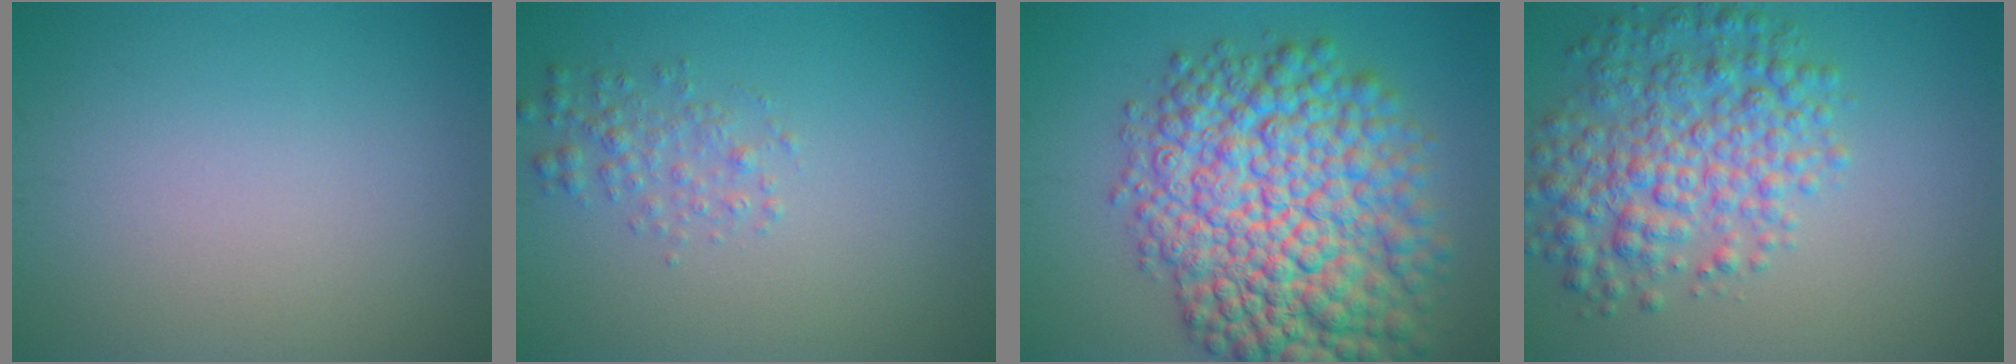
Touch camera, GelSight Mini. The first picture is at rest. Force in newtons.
{"total": 1.8, "press": 1.8, "slide": 0.0}
{"total": 13.6, "press": 13.6, "slide": 0.3}
{"total": 6.4, "press": 6.4, "slide": 0.1}